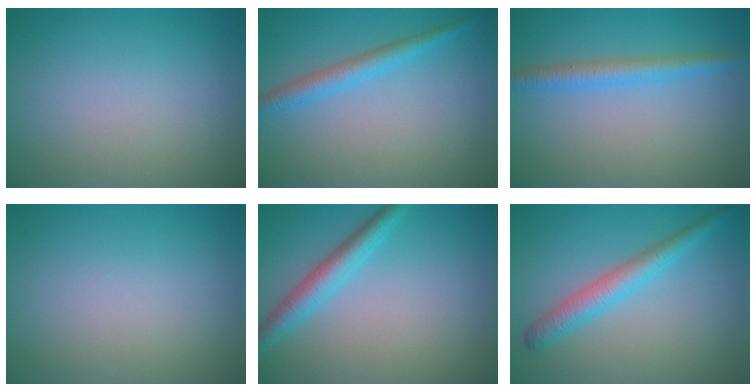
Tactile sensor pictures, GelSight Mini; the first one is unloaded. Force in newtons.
{"total": 2.5, "press": 2.5, "slide": 0.1}
{"total": 2.6, "press": 2.6, "slide": 0.1}
{"total": 0.0}
{"total": 3.1, "press": 3.1, "slide": 0.1}
{"total": 3.1, "press": 3.1, "slide": 0.1}